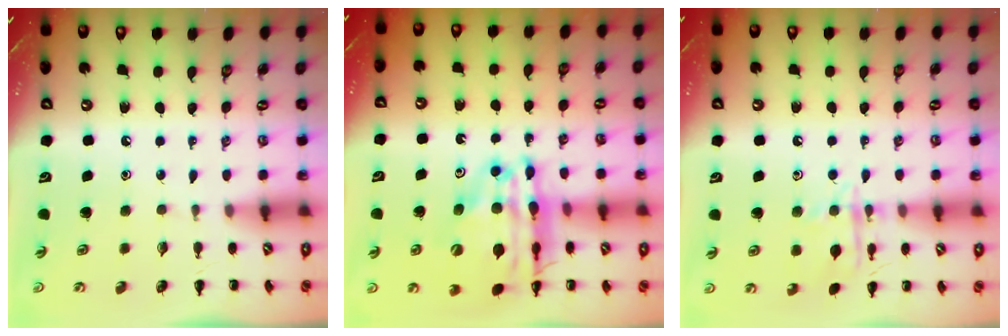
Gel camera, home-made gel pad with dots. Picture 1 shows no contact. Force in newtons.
{"total": 20.4, "press": 20.0, "slide": 4.4}
{"total": 11.7, "press": 11.7, "slide": 0.6}